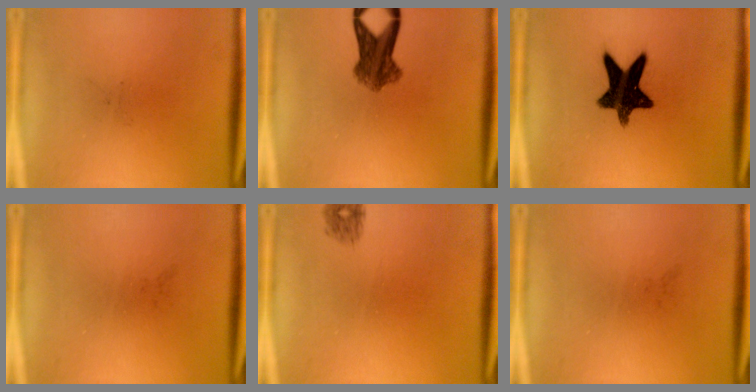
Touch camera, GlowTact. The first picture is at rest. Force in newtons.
{"total": 6.1}
{"total": 13.3}
{"total": 0.0}
{"total": 1.0}
{"total": 0.0}